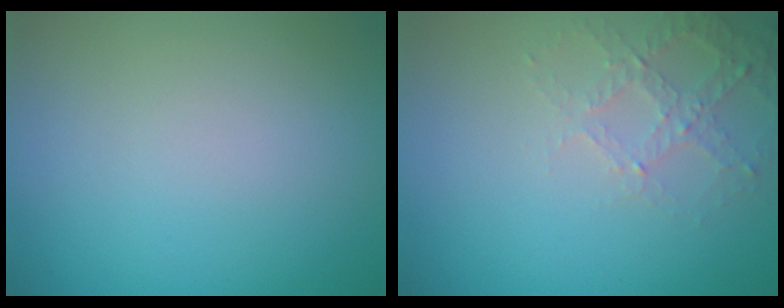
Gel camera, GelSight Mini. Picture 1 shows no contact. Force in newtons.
{"total": 2.6, "press": 2.5, "slide": 0.8}